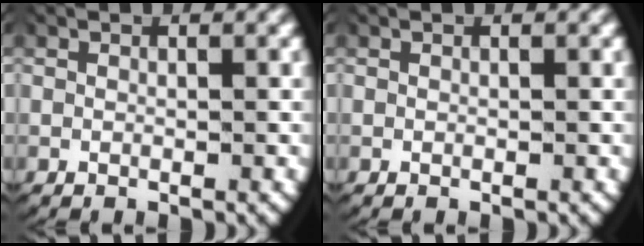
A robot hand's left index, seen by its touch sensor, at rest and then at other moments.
{"total": 0.0}